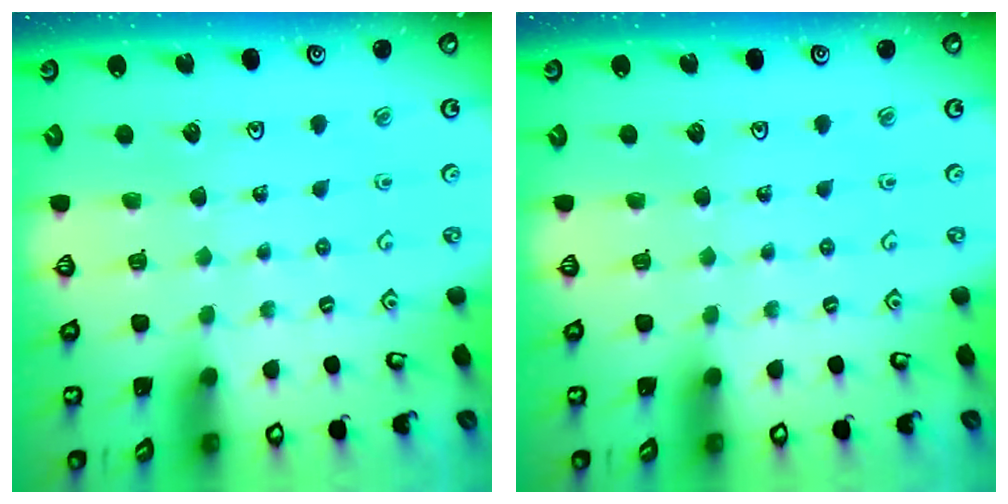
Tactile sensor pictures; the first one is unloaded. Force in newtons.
{"total": 0.0}